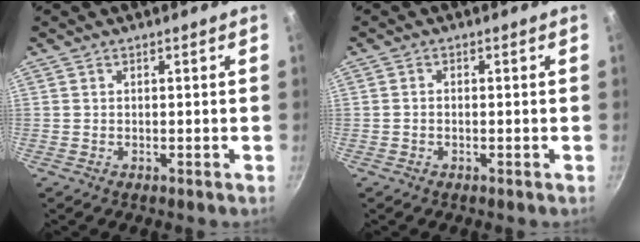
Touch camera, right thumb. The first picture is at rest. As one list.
[{"total": 0.8, "force": [-0.3, 0.5, 0.6], "torque": [-0.013, 0.006, -0.008]}]